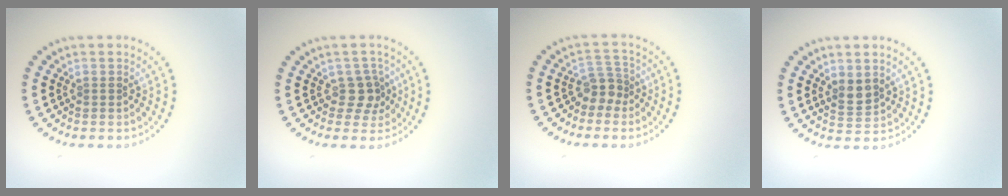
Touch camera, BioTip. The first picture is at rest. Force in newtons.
{"total": 2.2, "press": 1.9, "slide": 1.2}
{"total": 2.2, "press": 1.7, "slide": 1.4}
{"total": 2.0, "press": 1.7, "slide": 1.0}